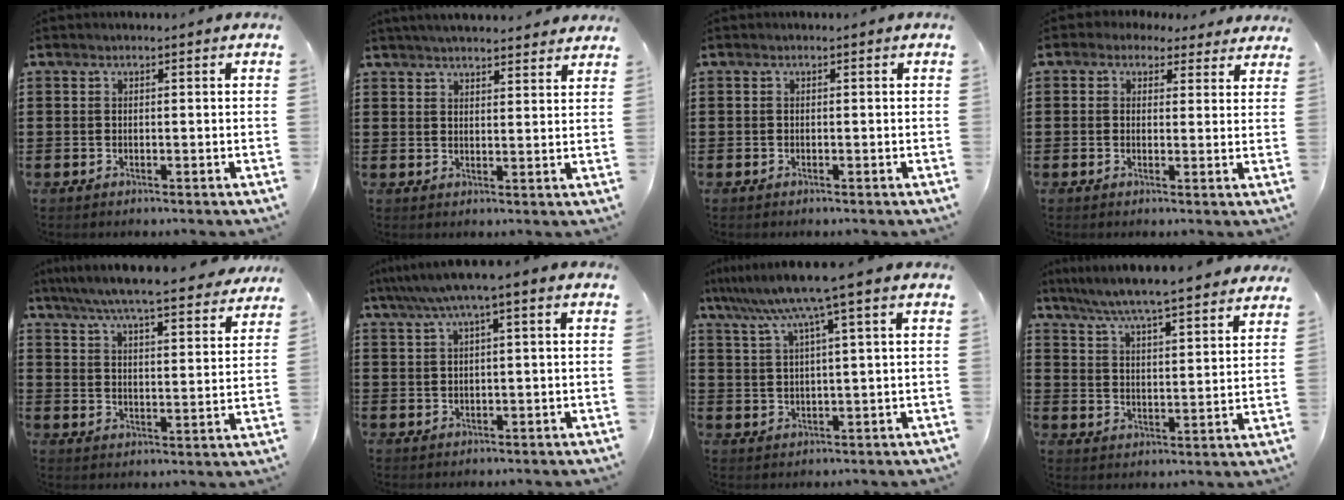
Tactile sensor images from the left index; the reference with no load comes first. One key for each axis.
{"total": 3.5, "fx": 3.5, "fy": 0.0, "fz": 0.6, "tx": -0.020, "ty": -0.009, "tz": 0.063}
{"total": 0.0}
{"total": 2.6, "fx": 2.0, "fy": 1.4, "fz": 0.7, "tx": -0.022, "ty": 0.002, "tz": 0.036}
{"total": 6.4, "fx": 5.9, "fy": -0.3, "fz": 2.3, "tx": -0.070, "ty": -0.036, "tz": 0.102}
{"total": 3.9, "fx": 1.3, "fy": 0.0, "fz": 3.7, "tx": -0.070, "ty": -0.001, "tz": 0.019}
{"total": 7.4, "fx": 4.5, "fy": -0.4, "fz": 5.9, "tx": -0.130, "ty": -0.017, "tz": 0.073}
{"total": 6.0, "fx": 5.6, "fy": -0.4, "fz": 1.9, "tx": -0.061, "ty": -0.035, "tz": 0.096}